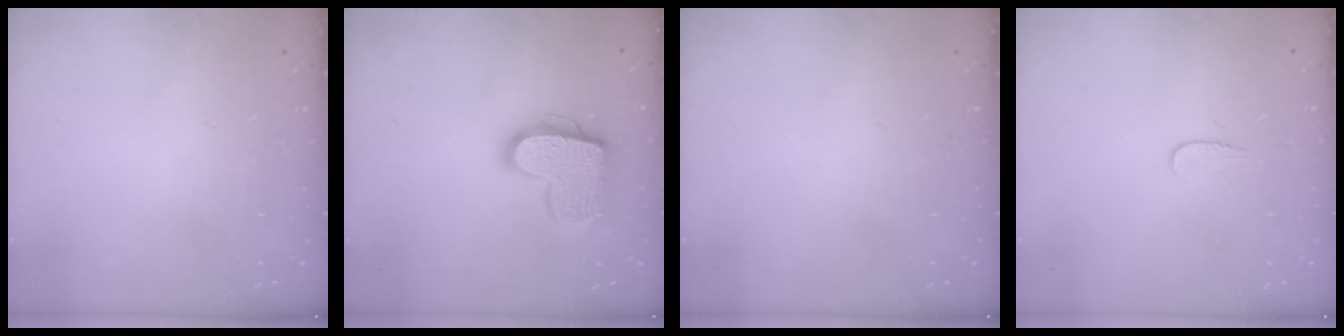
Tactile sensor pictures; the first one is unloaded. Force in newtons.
{"total": 15.8, "press": 15.8, "slide": 1.0}
{"total": 0.0}
{"total": 4.0, "press": 4.0, "slide": 0.4}